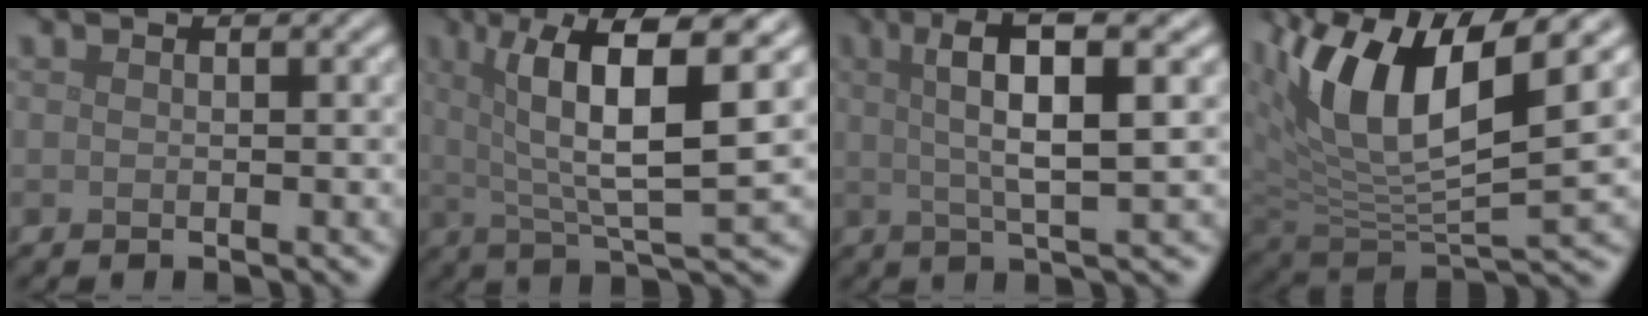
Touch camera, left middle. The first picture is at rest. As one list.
[{"total": 9.4, "force": [3.0, 2.2, 8.6], "torque": [-0.132, 0.004, 0.052]}, {"total": 7.0, "force": [2.4, 1.4, 6.4], "torque": [-0.096, 0.013, 0.035]}, {"total": 11.2, "force": [5.4, 4.1, 8.9], "torque": [-0.172, 0.003, 0.099]}]